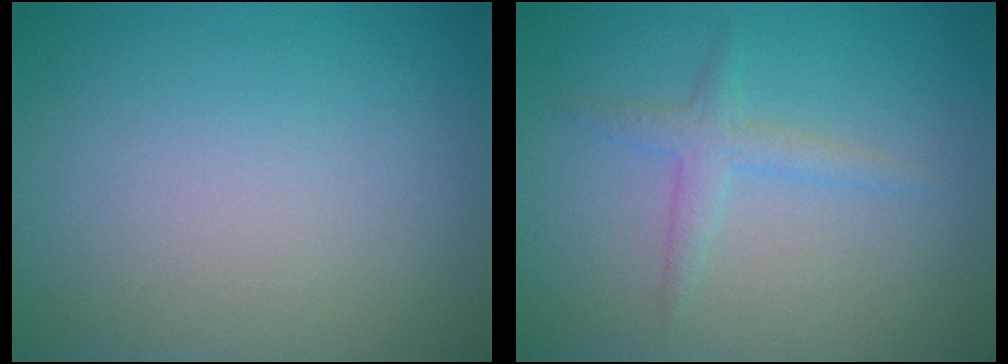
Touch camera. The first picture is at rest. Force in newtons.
{"total": 1.8, "press": 1.8, "slide": 0.1}